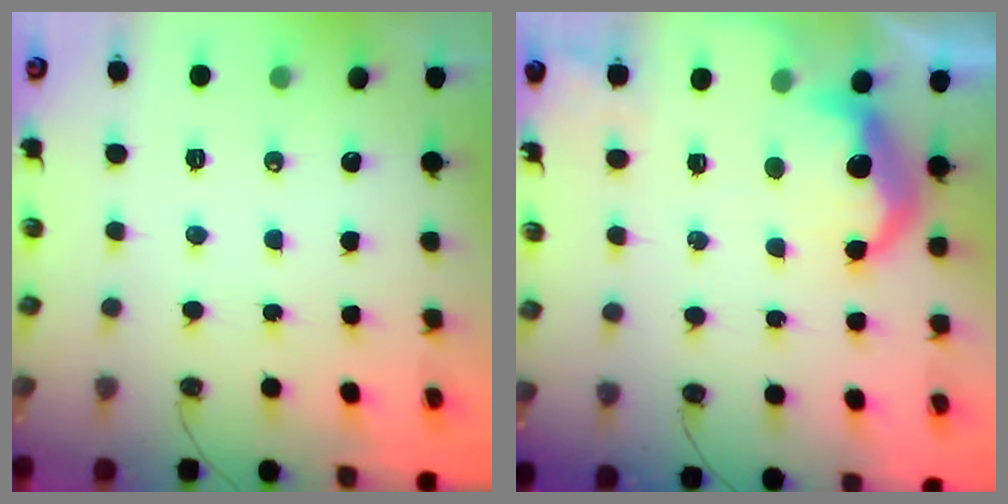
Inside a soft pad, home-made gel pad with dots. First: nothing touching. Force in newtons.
{"total": 11.0, "press": 11.0, "slide": 0.8}